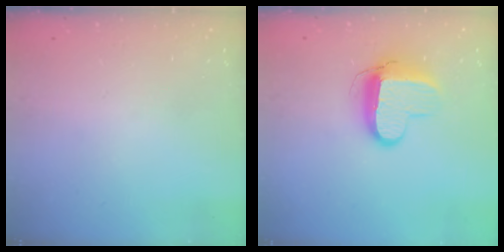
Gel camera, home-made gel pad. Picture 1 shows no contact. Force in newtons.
{"total": 11.1, "press": 11.0, "slide": 0.9}